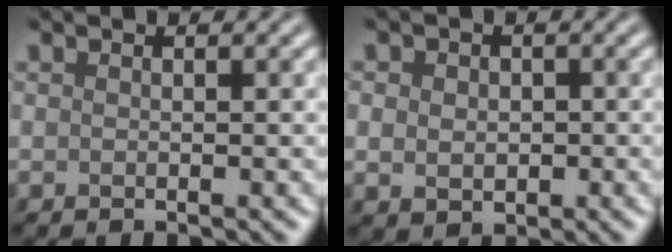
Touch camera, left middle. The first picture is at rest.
{"total": 3.3, "force": [0.3, 2.8, 1.7], "torque": [-0.021, 0.007, -0.009]}